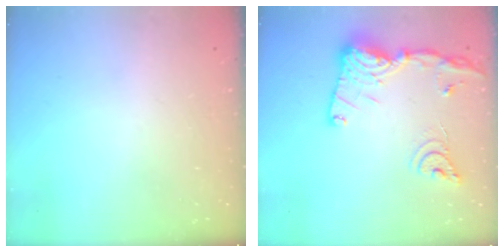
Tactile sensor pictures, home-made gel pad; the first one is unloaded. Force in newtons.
{"total": 18.5, "press": 18.4, "slide": 1.7}